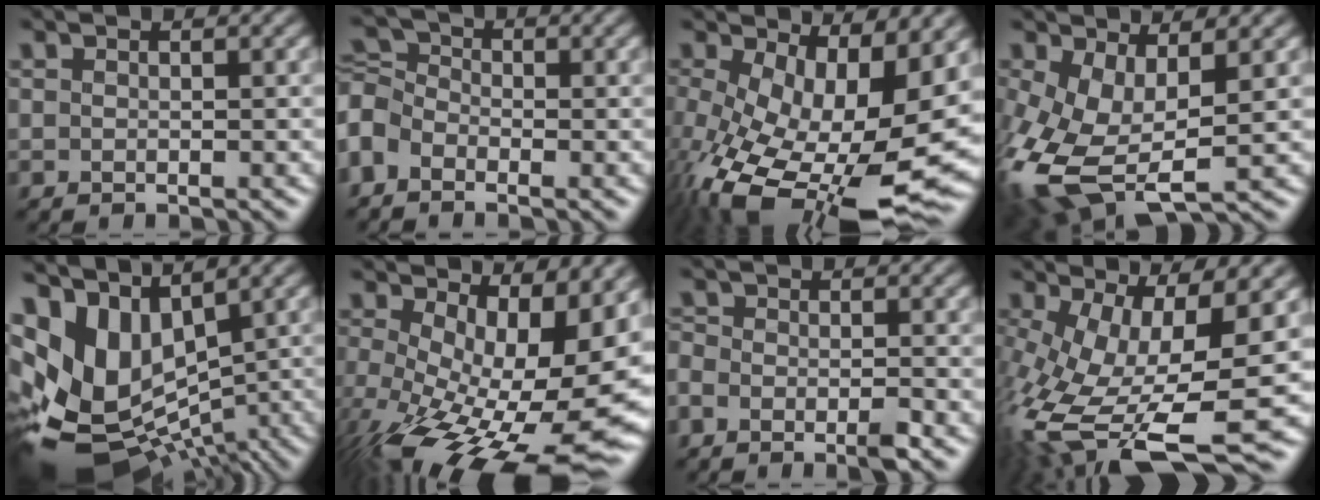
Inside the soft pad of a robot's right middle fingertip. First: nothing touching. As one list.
[{"total": 3.1, "force": [-1.7, 2.1, 1.4], "torque": [-0.038, 0.017, -0.045]}, {"total": 15.0, "force": [-3.2, 6.9, 12.9], "torque": [-0.243, -0.029, -0.038]}, {"total": 9.6, "force": [-2.0, 5.0, 8.0], "torque": [-0.204, -0.017, -0.021]}, {"total": 10.1, "force": [0.3, 7.0, 7.2], "torque": [-0.153, -0.001, 0.024]}, {"total": 17.0, "force": [-3.9, 6.8, 15.1], "torque": [-0.243, -0.026, -0.036]}, {"total": 2.3, "force": [-1.9, 0.3, 1.2], "torque": [-0.031, 0.004, -0.038]}, {"total": 14.0, "force": [-4.5, 4.8, 12.3], "torque": [-0.261, -0.018, -0.063]}]